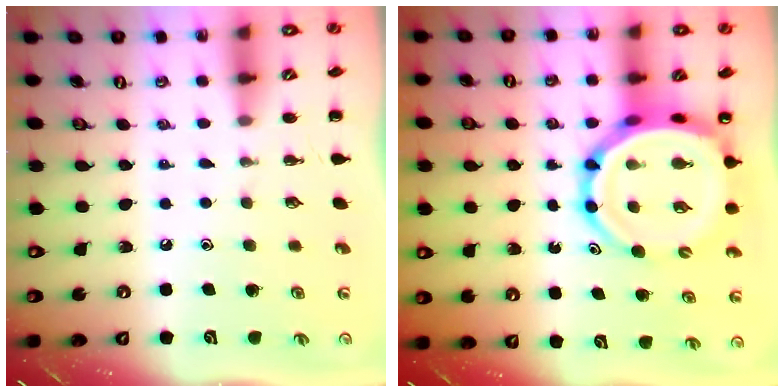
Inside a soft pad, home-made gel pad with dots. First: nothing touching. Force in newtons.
{"total": 13.1, "press": 12.5, "slide": 3.9}